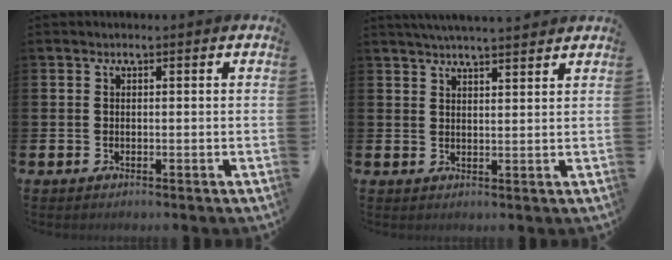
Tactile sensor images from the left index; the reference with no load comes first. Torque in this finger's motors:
{"motor_torque": [0.96, -1.18, 0.82, 0.21]}